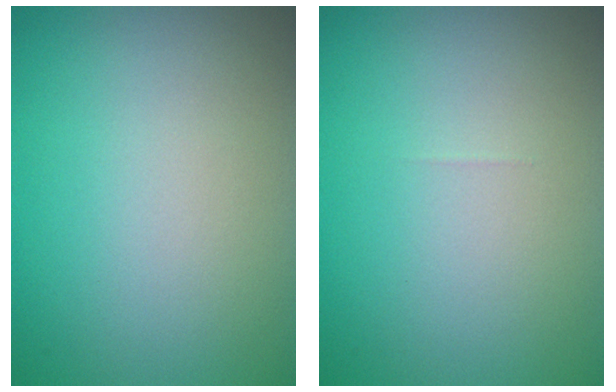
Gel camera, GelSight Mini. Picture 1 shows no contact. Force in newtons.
{"total": 0.0}